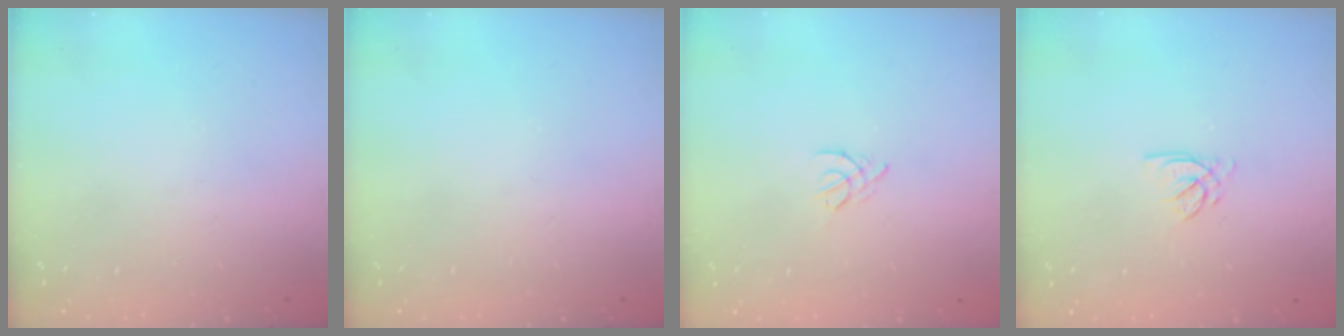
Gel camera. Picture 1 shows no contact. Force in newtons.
{"total": 0.0}
{"total": 2.0, "press": 1.9, "slide": 0.5}
{"total": 2.3, "press": 2.3, "slide": 0.3}